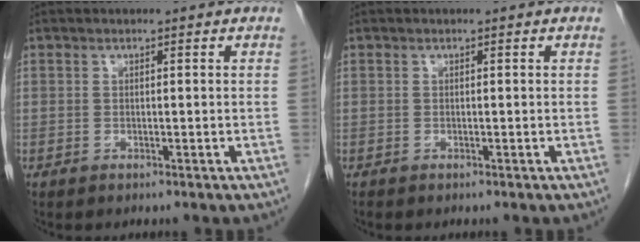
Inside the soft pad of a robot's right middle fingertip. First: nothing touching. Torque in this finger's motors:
{"motor_torque": [0.20, 0.02, -0.07, 0.00]}